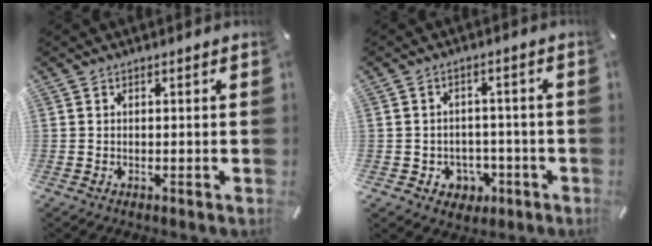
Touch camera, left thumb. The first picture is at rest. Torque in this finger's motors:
{"motor_torque": [0.00, 0.03, 0.03, -0.01, 0.00]}